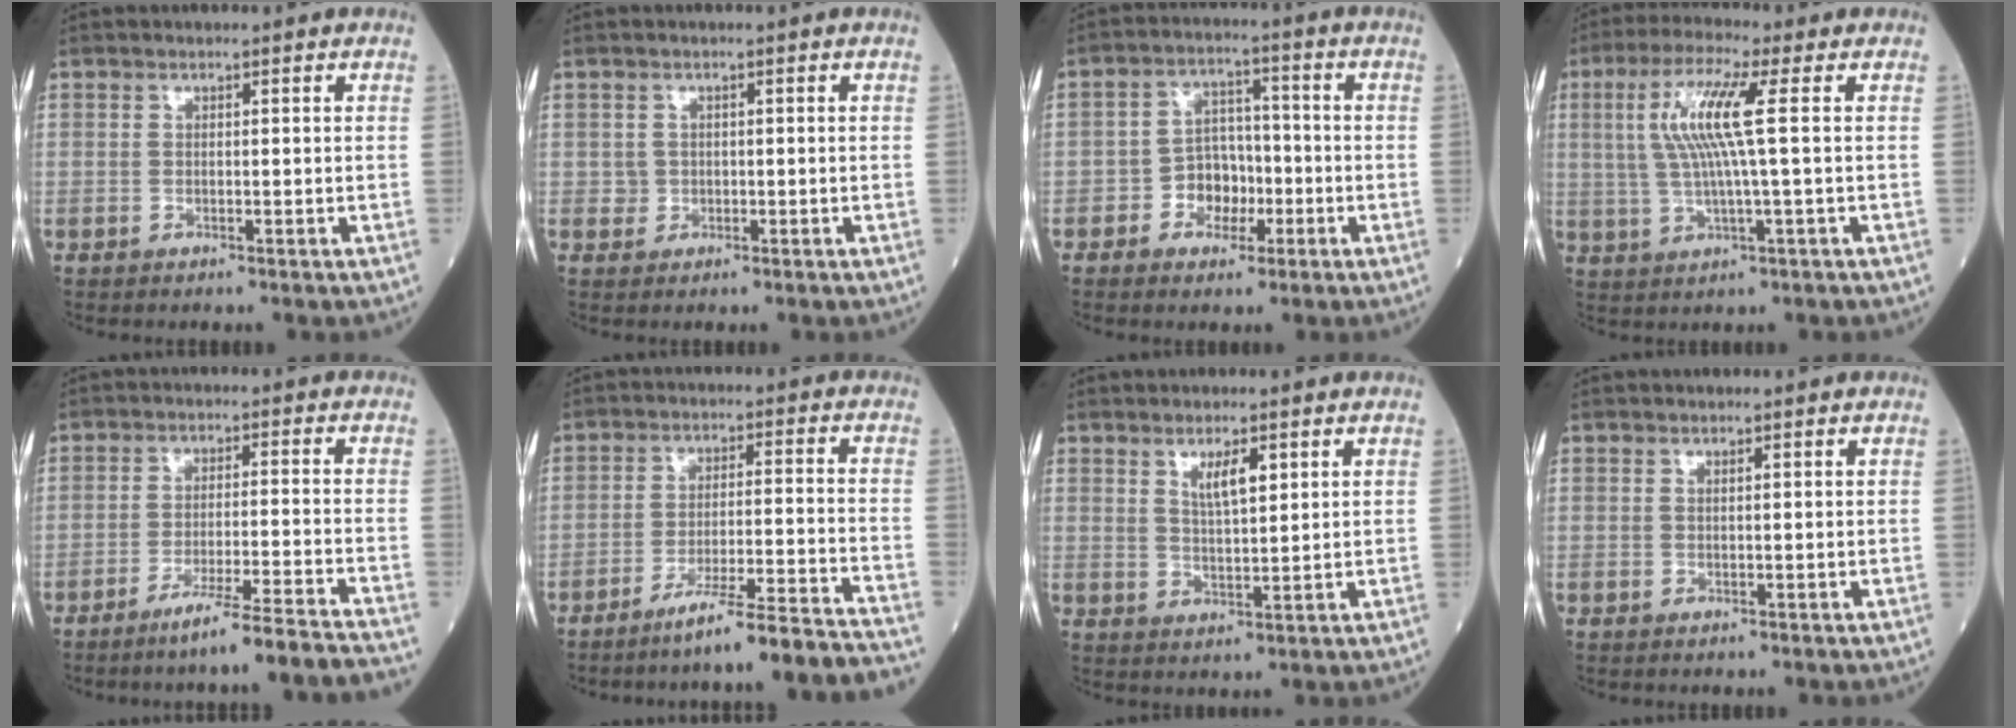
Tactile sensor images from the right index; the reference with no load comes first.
{"total": 1.3, "force": [-0.1, 1.3, 0.1], "torque": [0.003, 0.004, -0.002]}
{"total": 5.9, "force": [-2.1, 4.4, 3.4], "torque": [-0.056, 0.018, -0.038]}
{"total": 9.1, "force": [1.8, -0.2, 8.9], "torque": [-0.190, 0.009, 0.033]}
{"total": 10.6, "force": [-9.0, -2.0, 5.4], "torque": [-0.053, -0.020, -0.140]}
{"total": 14.8, "force": [-13.3, -1.8, 6.2], "torque": [-0.069, -0.001, -0.201]}
{"total": 4.1, "force": [2.1, 0.9, 3.4], "torque": [-0.064, 0.000, 0.040]}
{"total": 0.0}